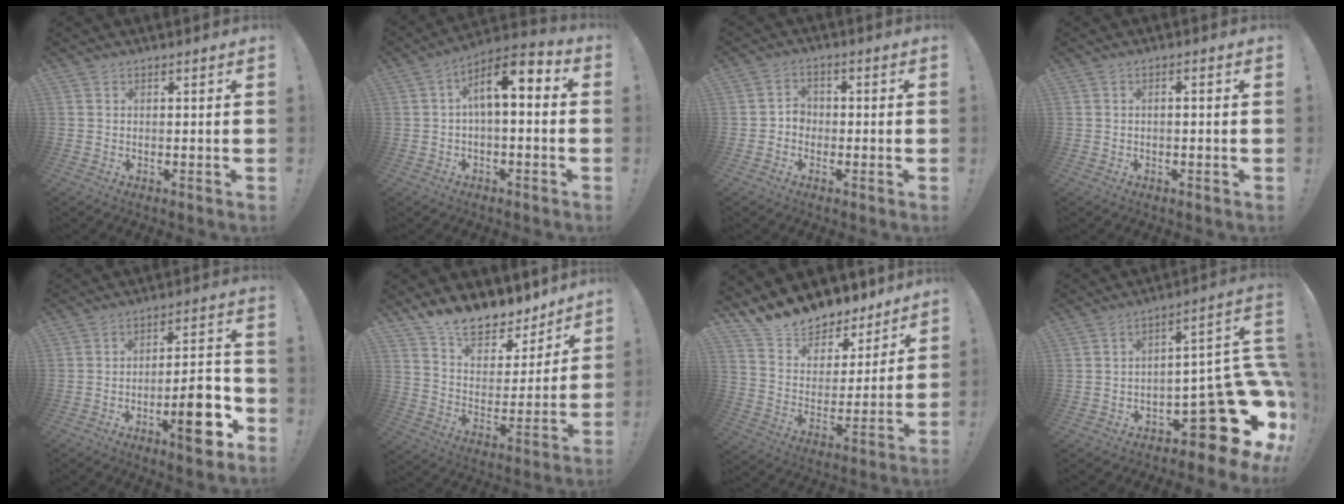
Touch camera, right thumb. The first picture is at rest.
{"total": 9.1, "force": [1.8, 3.5, 8.3], "torque": [-0.132, -0.007, 0.033]}
{"total": 3.6, "force": [-1.6, 2.8, 1.5], "torque": [-0.026, 0.011, -0.029]}
{"total": 1.4, "force": [-0.9, 0.0, 1.1], "torque": [-0.022, 0.004, -0.016]}
{"total": 13.4, "force": [-6.4, 4.3, 11.0], "torque": [-0.132, 0.035, -0.099]}
{"total": 12.5, "force": [11.0, 4.4, 3.9], "torque": [-0.070, -0.096, 0.197]}
{"total": 12.4, "force": [11.4, 4.6, 1.6], "torque": [-0.043, -0.106, 0.206]}
{"total": 20.4, "force": [-8.7, 7.9, 16.7], "torque": [-0.183, 0.031, -0.126]}